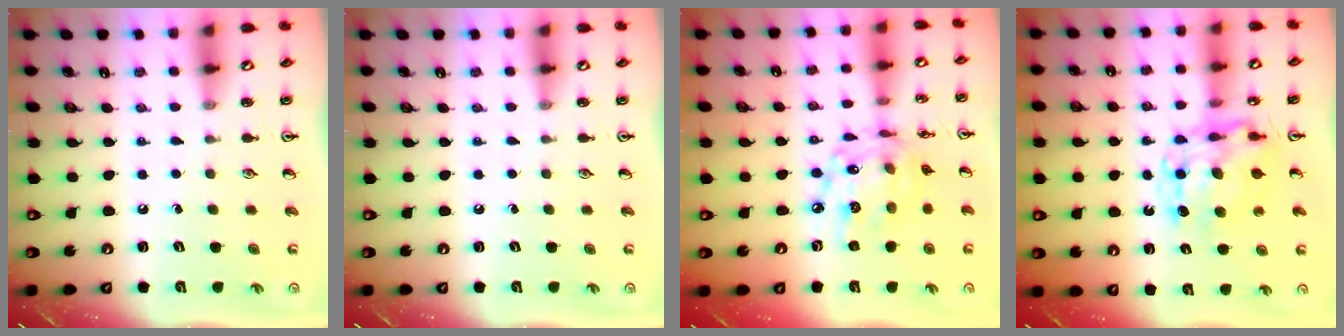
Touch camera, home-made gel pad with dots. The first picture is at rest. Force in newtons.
{"total": 0.0}
{"total": 15.7, "press": 15.7, "slide": 1.1}
{"total": 9.6, "press": 9.6, "slide": 0.9}